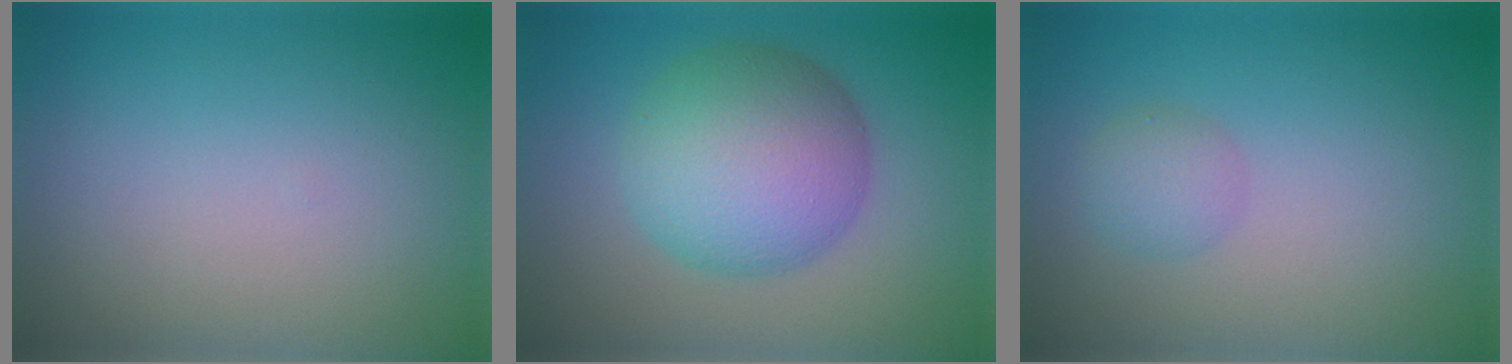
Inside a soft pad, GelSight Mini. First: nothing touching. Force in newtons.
{"total": 8.7, "press": 8.7, "slide": 0.1}
{"total": 1.9, "press": 1.9, "slide": 0.1}